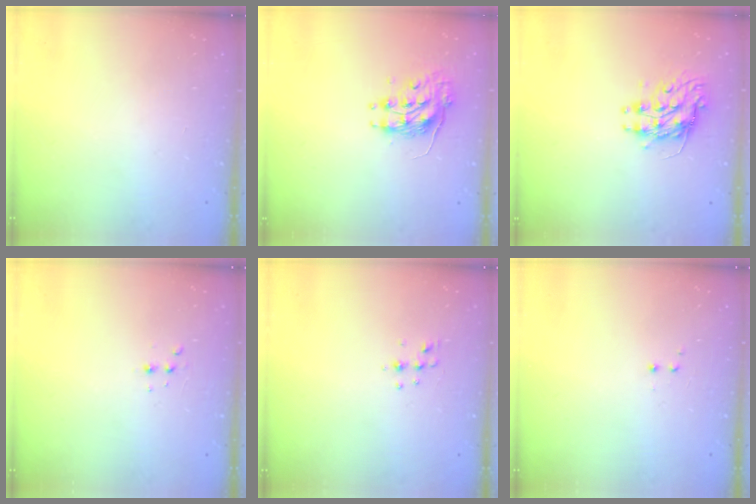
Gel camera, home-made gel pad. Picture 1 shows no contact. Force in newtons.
{"total": 8.8, "press": 8.8, "slide": 0.0}
{"total": 9.2, "press": 9.2, "slide": 0.1}
{"total": 3.1, "press": 3.0, "slide": 0.6}
{"total": 3.8, "press": 3.6, "slide": 1.4}
{"total": 1.2, "press": 1.0, "slide": 0.6}